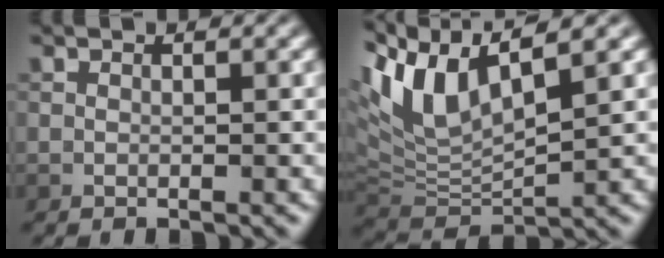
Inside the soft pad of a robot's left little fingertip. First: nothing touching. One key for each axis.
{"total": 8.3, "fx": 4.5, "fy": 2.8, "fz": 6.4, "tx": -0.143, "ty": 0.015, "tz": 0.081}